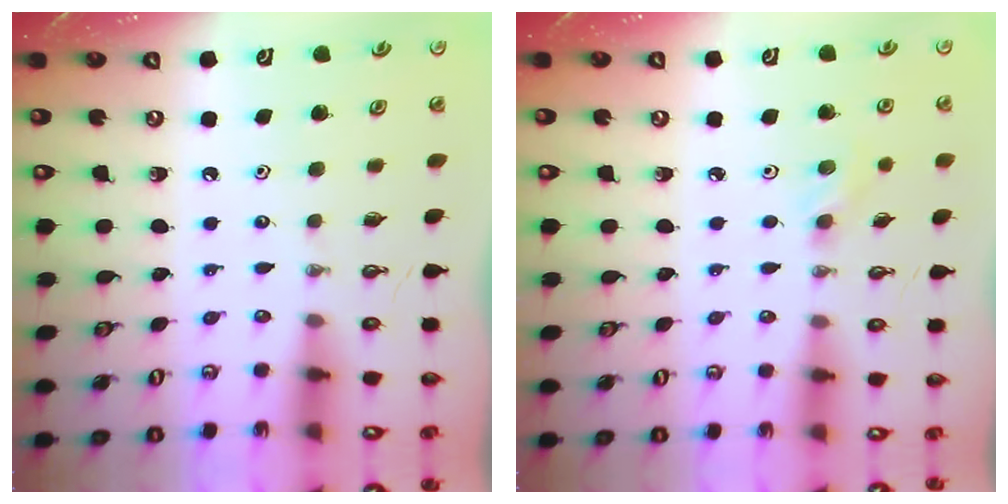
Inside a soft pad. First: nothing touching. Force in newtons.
{"total": 3.8, "press": 3.8, "slide": 0.5}